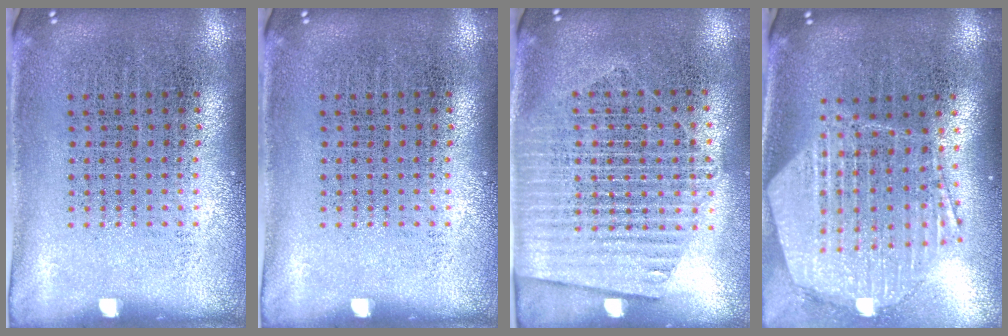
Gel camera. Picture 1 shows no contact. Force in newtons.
{"total": 0.0}
{"total": 1.6, "press": 1.5, "slide": 0.7}
{"total": 1.9, "press": 1.8, "slide": 0.8}